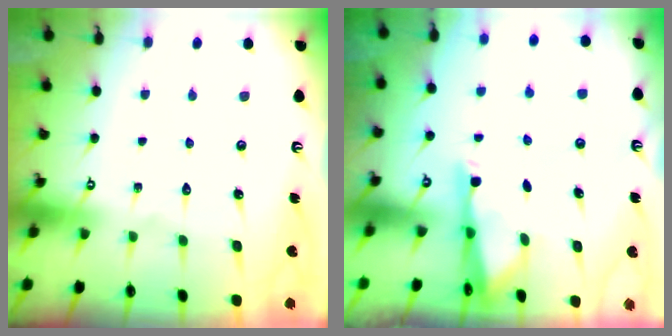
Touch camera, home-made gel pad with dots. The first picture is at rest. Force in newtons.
{"total": 2.9, "press": 2.9, "slide": 0.5}